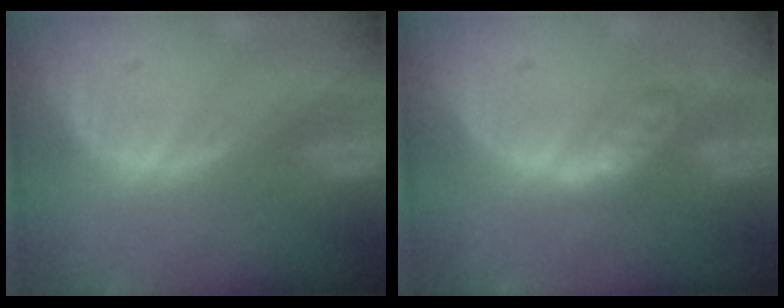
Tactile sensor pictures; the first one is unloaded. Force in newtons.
{"total": 4.7, "press": 4.5, "slide": 1.3}